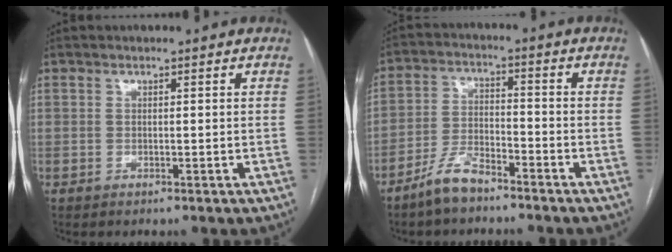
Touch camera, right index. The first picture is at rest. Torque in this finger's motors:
{"motor_torque": [-0.97, -0.47, -1.05, -0.21]}